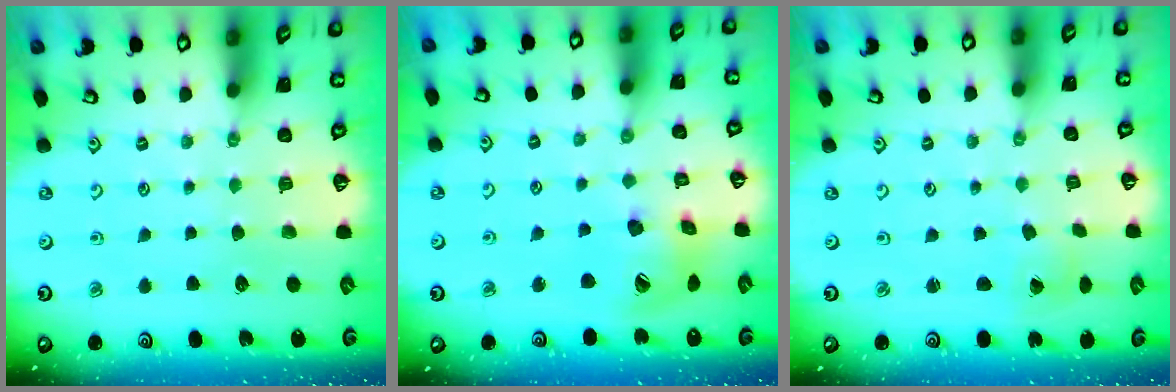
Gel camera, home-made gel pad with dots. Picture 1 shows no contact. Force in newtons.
{"total": 15.8, "press": 15.6, "slide": 2.4}
{"total": 2.1, "press": 2.1, "slide": 0.1}